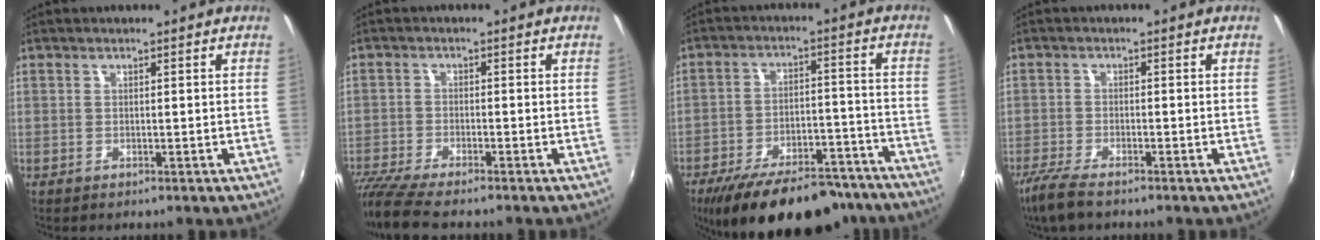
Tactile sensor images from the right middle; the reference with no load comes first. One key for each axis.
{"total": 8.4, "fx": -7.4, "fy": 0.5, "fz": 4.0, "tx": -0.101, "ty": -0.036, "tz": -0.136}
{"total": 23.4, "fx": -19.2, "fy": 8.0, "fz": 10.7, "tx": -0.189, "ty": -0.001, "tz": -0.258}
{"total": 5.7, "fx": -4.5, "fy": 0.9, "fz": 3.4, "tx": -0.094, "ty": -0.019, "tz": -0.090}